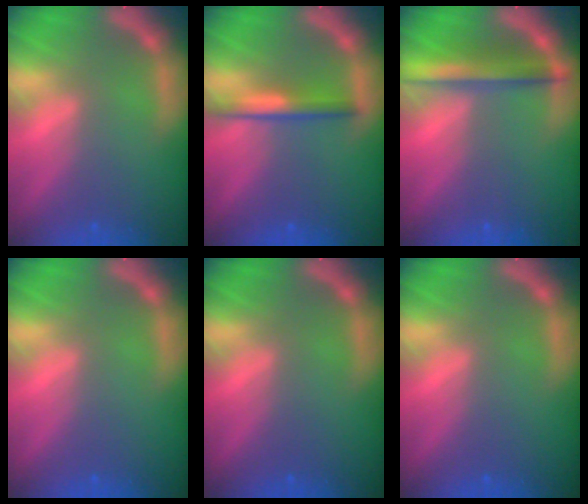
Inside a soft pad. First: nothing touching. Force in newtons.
{"total": 3.0}
{"total": 4.4}
{"total": 0.0}
{"total": 0.0}
{"total": 0.0}